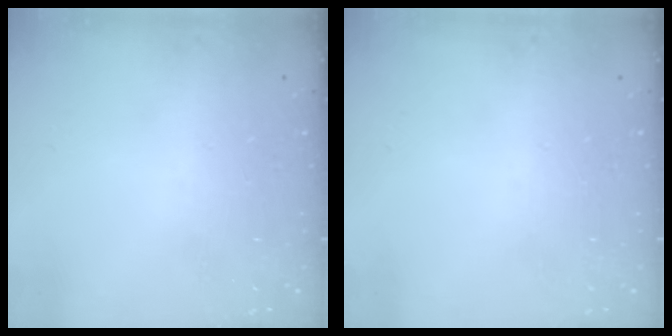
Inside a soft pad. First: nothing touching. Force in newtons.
{"total": 0.0}